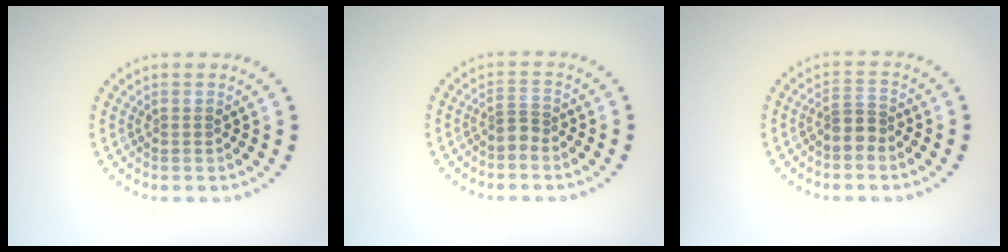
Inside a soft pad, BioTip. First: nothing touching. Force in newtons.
{"total": 1.3, "press": 0.8, "slide": 1.0}
{"total": 2.1, "press": 1.7, "slide": 1.3}